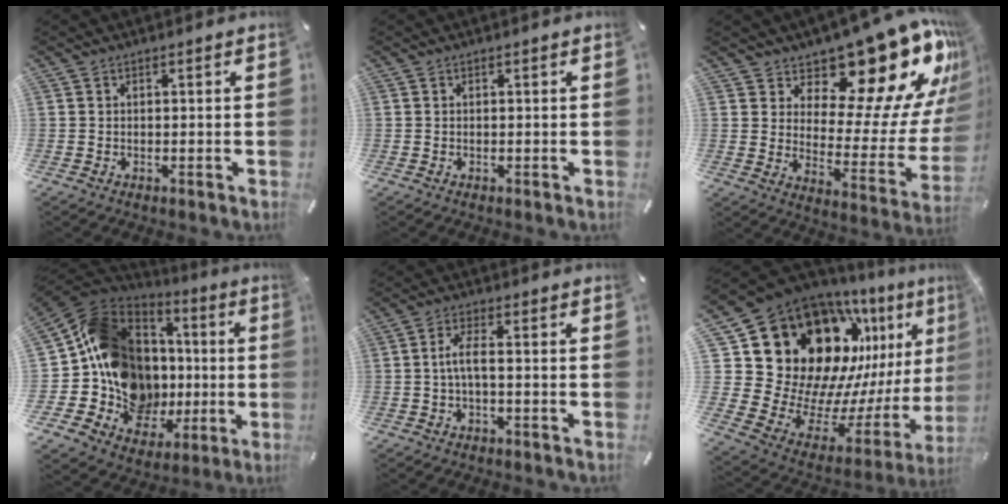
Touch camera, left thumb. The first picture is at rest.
{"total": 0.0}
{"total": 16.9, "force": [12.8, 7.7, 7.8], "torque": [-0.089, -0.129, 0.209]}
{"total": 17.2, "force": [-0.3, 15.0, 8.6], "torque": [-0.196, -0.023, 0.015]}
{"total": 4.8, "force": [-0.5, 1.5, 4.6], "torque": [-0.097, 0.001, -0.014]}
{"total": 24.8, "force": [11.1, 18.3, 12.6], "torque": [-0.174, -0.159, 0.255]}